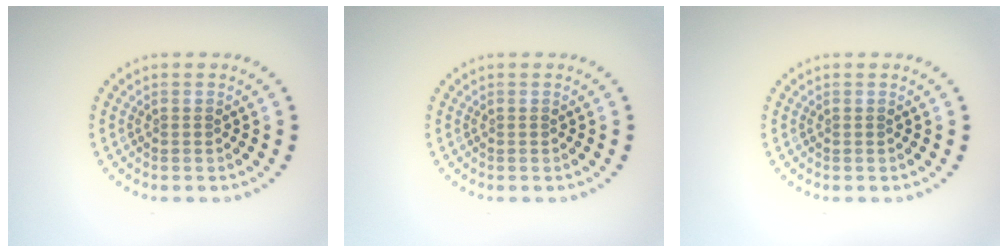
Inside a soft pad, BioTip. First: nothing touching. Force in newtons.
{"total": 0.0}
{"total": 0.0}